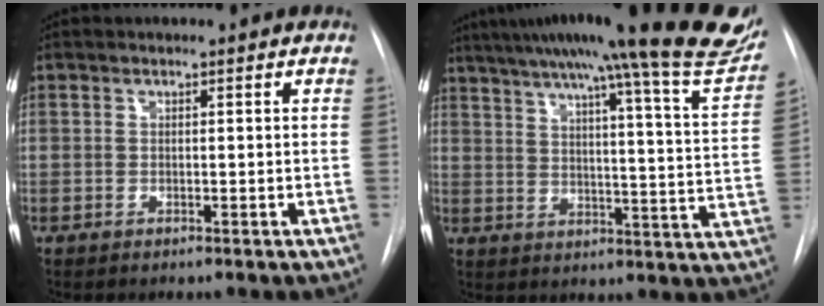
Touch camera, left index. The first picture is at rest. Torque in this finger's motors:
{"motor_torque": [0.93, -1.21, 0.45, 0.21]}